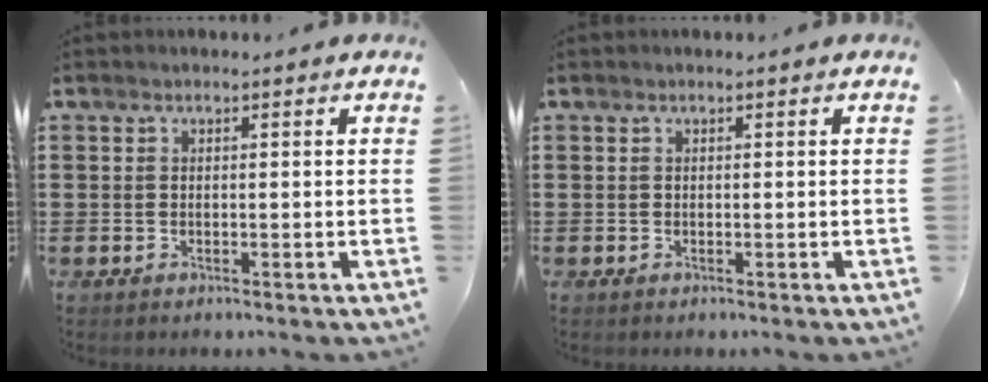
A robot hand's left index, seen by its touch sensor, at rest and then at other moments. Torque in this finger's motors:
{"motor_torque": [-0.03, -0.03, 0.01, 0.00]}